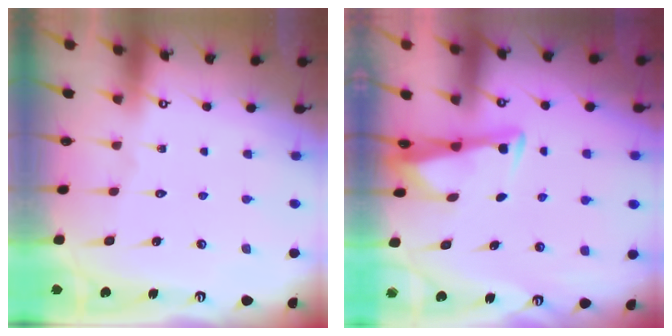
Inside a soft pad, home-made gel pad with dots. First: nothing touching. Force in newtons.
{"total": 3.5, "press": 3.5, "slide": 0.3}